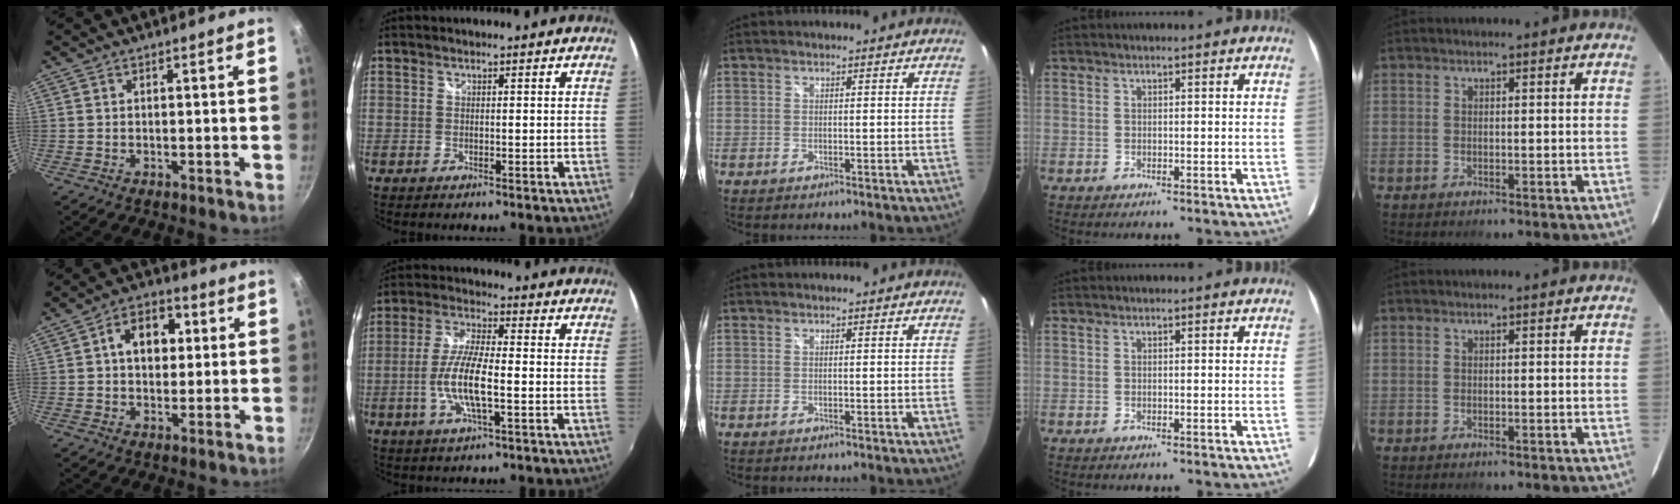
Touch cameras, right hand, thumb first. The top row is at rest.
{"thumb": {"total": 9.4, "force": [1.7, 6.7, 6.4], "torque": [-0.058, 0.011, 0.016]}, "index": {"total": 9.4, "force": [-2.4, 1.9, 8.8], "torque": [-0.183, -0.002, -0.050]}}